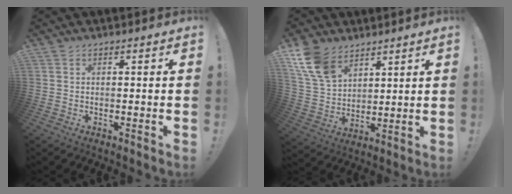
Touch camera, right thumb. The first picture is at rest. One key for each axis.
{"total": 13.5, "fx": 8.5, "fy": 8.2, "fz": 6.5, "tx": -0.136, "ty": -0.040, "tz": 0.167}